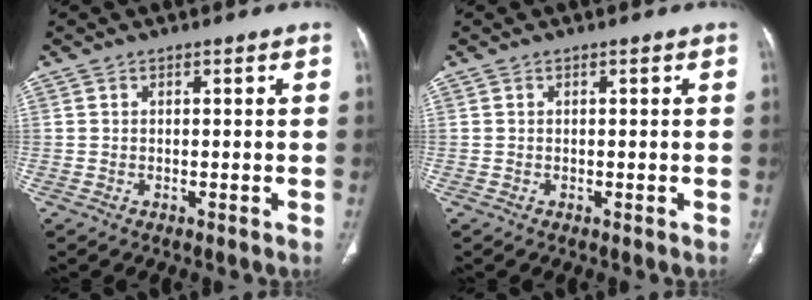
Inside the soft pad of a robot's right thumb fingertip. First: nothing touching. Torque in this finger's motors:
{"motor_torque": [0.04, -0.04, 0.18, 0.18, 0.02]}